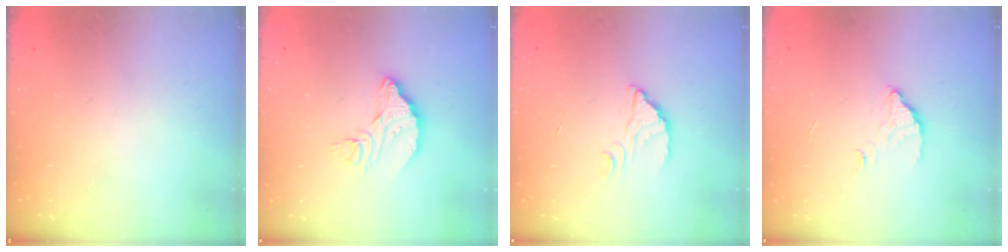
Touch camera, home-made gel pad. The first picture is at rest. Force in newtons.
{"total": 10.9, "press": 10.9, "slide": 1.0}
{"total": 2.3, "press": 2.3, "slide": 0.2}
{"total": 2.6, "press": 2.6, "slide": 0.2}